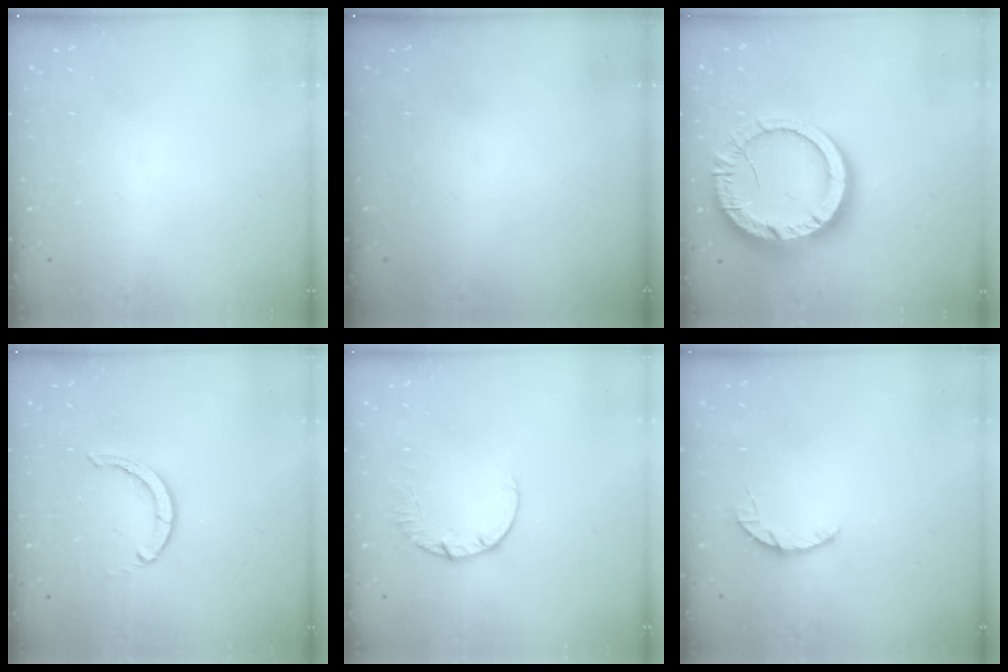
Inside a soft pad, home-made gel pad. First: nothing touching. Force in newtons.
{"total": 0.0}
{"total": 16.6, "press": 16.6, "slide": 1.6}
{"total": 2.9, "press": 2.9, "slide": 0.1}
{"total": 2.4, "press": 2.4, "slide": 0.2}
{"total": 3.6, "press": 3.5, "slide": 0.4}